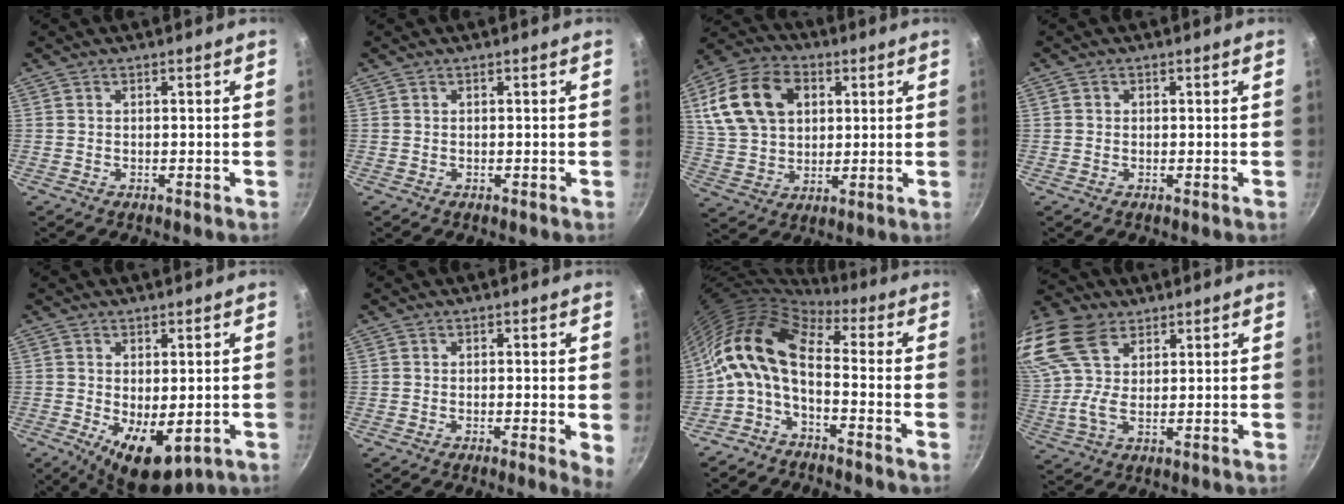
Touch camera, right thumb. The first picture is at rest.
{"total": 0.0}
{"total": 17.3, "force": [5.1, 12.4, 10.9], "torque": [-0.187, 0.007, 0.091]}
{"total": 0.9, "force": [0.0, 0.9, 0.2], "torque": [-0.001, 0.002, -0.002]}
{"total": 8.7, "force": [-1.7, 4.4, 7.3], "torque": [-0.099, -0.013, -0.011]}
{"total": 3.4, "force": [-0.2, 0.7, 3.3], "torque": [-0.041, -0.009, -0.007]}
{"total": 12.1, "force": [-1.2, 6.2, 10.3], "torque": [-0.194, 0.033, -0.039]}
{"total": 15.9, "force": [8.1, 9.3, 10.1], "torque": [-0.219, 0.010, 0.155]}